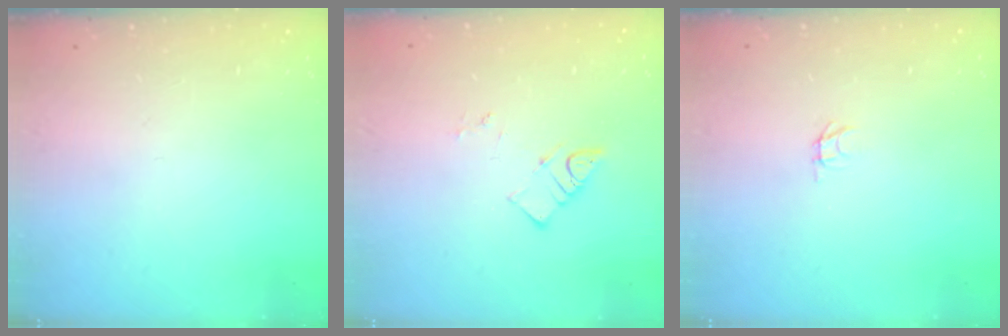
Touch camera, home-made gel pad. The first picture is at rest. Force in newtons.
{"total": 3.6, "press": 3.6, "slide": 0.3}
{"total": 1.8, "press": 1.8, "slide": 0.1}